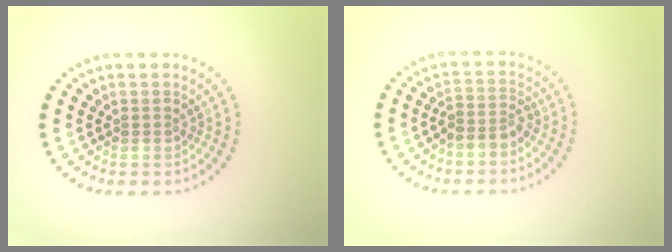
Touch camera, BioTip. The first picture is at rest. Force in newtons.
{"total": 2.0, "press": 1.6, "slide": 1.2}